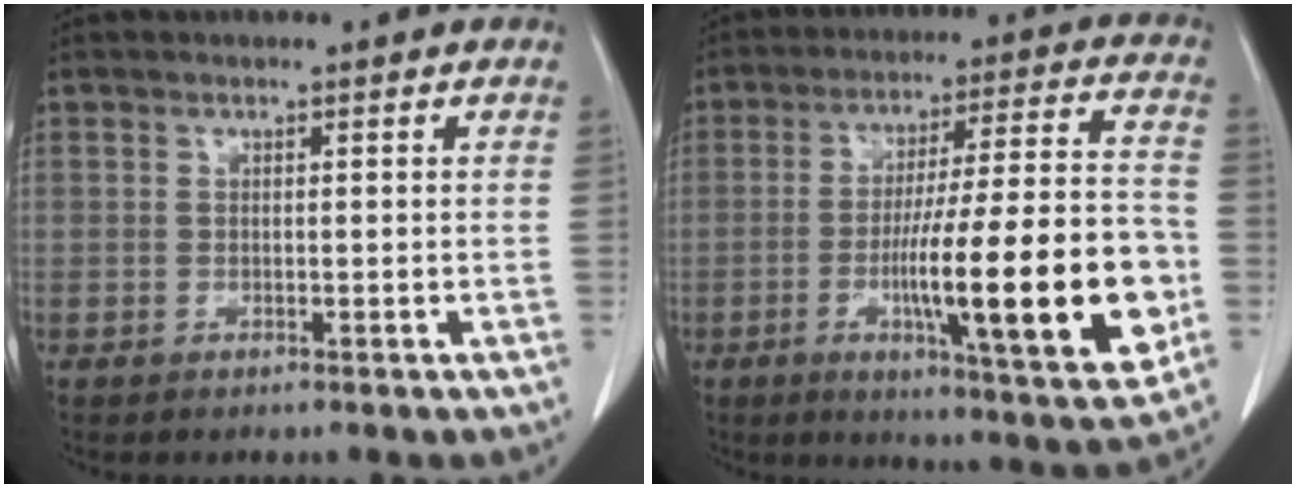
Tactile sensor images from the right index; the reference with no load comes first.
{"total": 22.2, "force": [-5.4, 1.7, 21.5], "torque": [-0.309, -0.005, -0.076]}